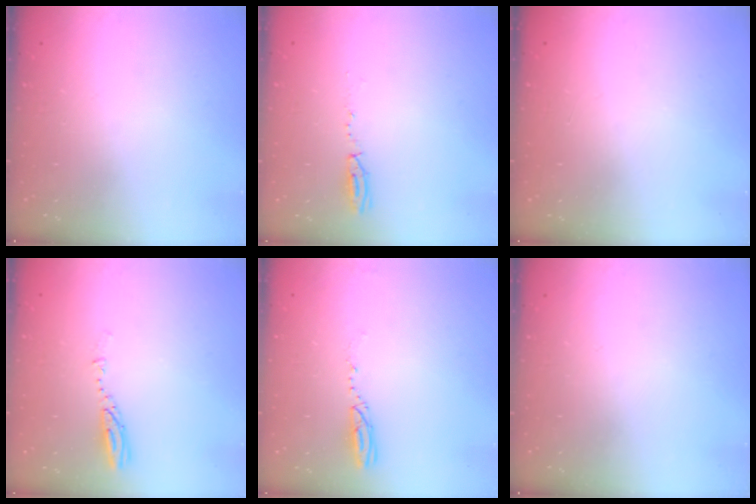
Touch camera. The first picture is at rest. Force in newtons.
{"total": 3.9, "press": 3.8, "slide": 0.9}
{"total": 1.0, "press": 0.0, "slide": 1.0}
{"total": 3.6, "press": 3.5, "slide": 0.5}
{"total": 3.3, "press": 3.1, "slide": 1.2}
{"total": 0.0}